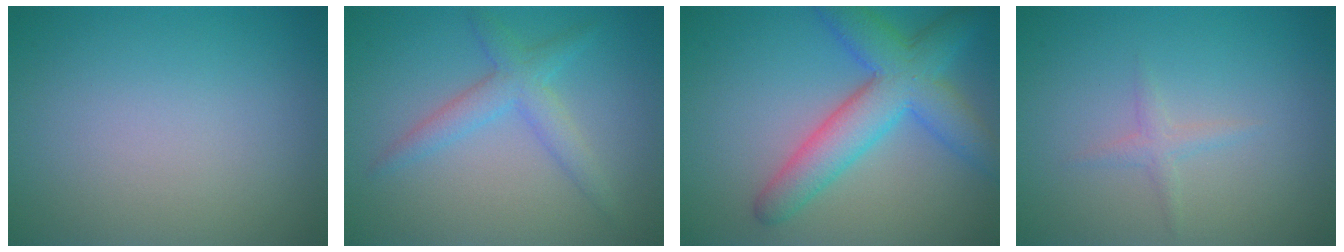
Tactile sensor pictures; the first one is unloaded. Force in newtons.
{"total": 3.0, "press": 3.0, "slide": 0.0}
{"total": 6.8, "press": 6.8, "slide": 0.2}
{"total": 1.1, "press": 1.1, "slide": 0.0}